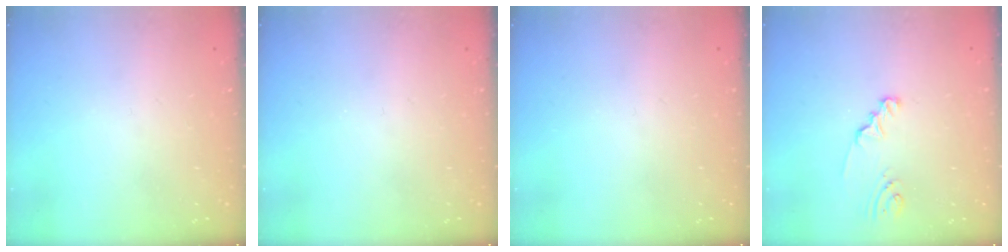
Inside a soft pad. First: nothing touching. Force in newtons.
{"total": 0.0}
{"total": 0.0}
{"total": 2.3, "press": 2.3, "slide": 0.2}